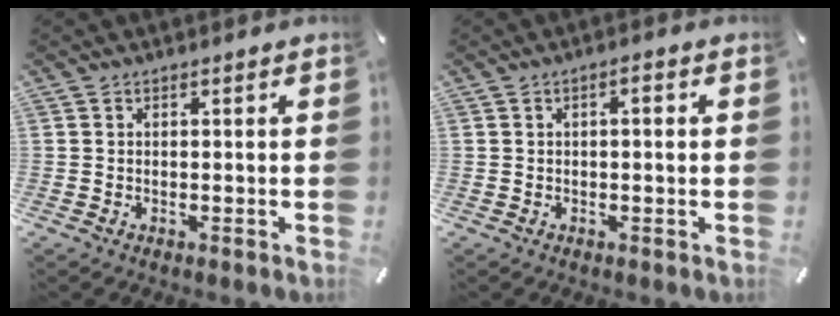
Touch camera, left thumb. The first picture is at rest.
{"total": 2.1, "force": [0.2, 0.6, 2.0], "torque": [-0.037, 0.004, 0.001]}